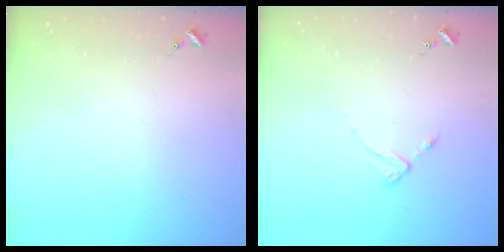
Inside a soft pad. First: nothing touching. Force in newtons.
{"total": 2.6, "press": 2.6, "slide": 0.3}